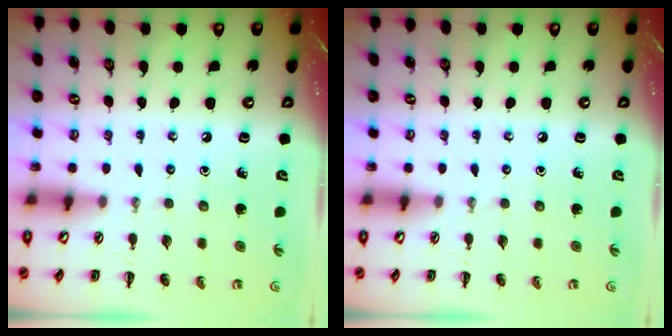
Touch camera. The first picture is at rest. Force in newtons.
{"total": 0.0}